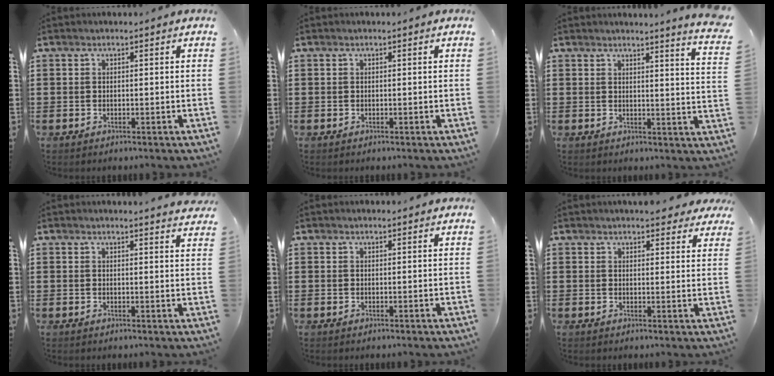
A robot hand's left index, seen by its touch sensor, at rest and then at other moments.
{"total": 0.0}
{"total": 3.6, "force": [3.3, -1.0, 1.1], "torque": [-0.027, -0.023, 0.055]}
{"total": 2.3, "force": [2.2, -0.3, 0.4], "torque": [-0.006, -0.012, 0.041]}
{"total": 0.7, "force": [0.7, 0.1, 0.1], "torque": [-0.004, 0.001, 0.013]}
{"total": 3.7, "force": [3.4, 0.9, 1.1], "torque": [-0.015, -0.011, 0.062]}